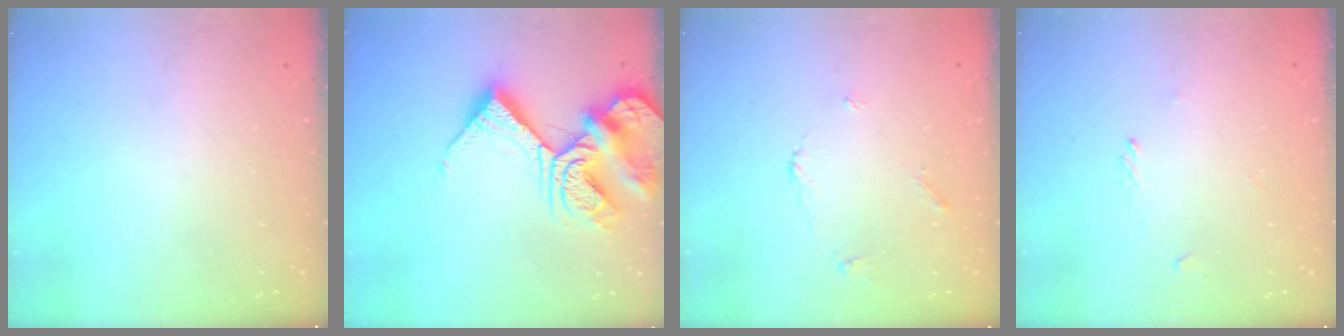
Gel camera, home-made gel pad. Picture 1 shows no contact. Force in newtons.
{"total": 15.7, "press": 15.6, "slide": 1.7}
{"total": 4.0, "press": 3.9, "slide": 0.6}
{"total": 0.0}